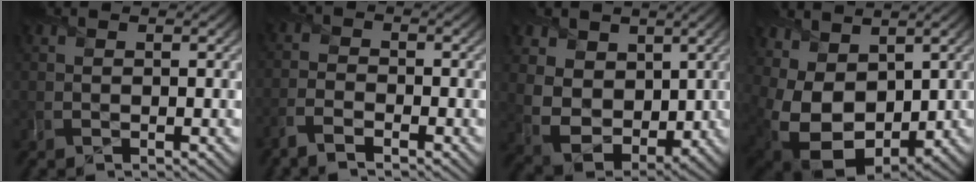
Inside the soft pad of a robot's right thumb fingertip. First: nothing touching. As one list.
[{"total": 3.6, "force": [-2.8, 1.3, 2.0], "torque": [-0.045, -0.005, -0.063]}, {"total": 9.1, "force": [2.9, 7.3, 4.6], "torque": [-0.132, -0.001, 0.057]}, {"total": 11.8, "force": [2.4, 8.6, 7.7], "torque": [-0.182, -0.018, 0.060]}]